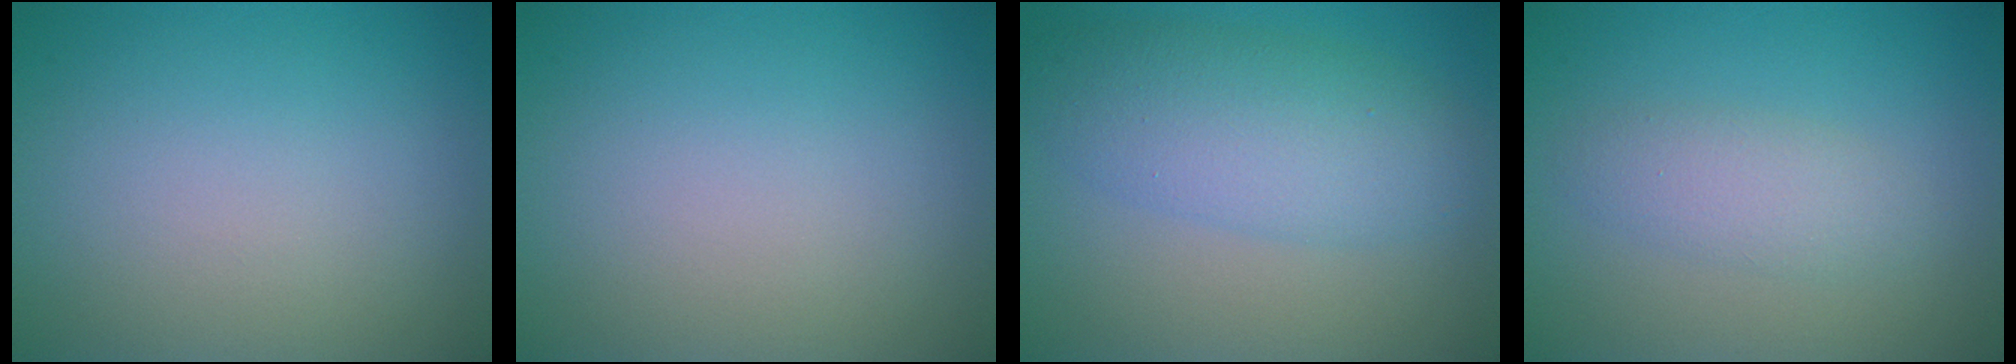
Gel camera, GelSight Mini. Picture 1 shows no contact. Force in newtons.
{"total": 0.0}
{"total": 5.7, "press": 5.7, "slide": 0.3}
{"total": 2.4, "press": 2.4, "slide": 0.1}